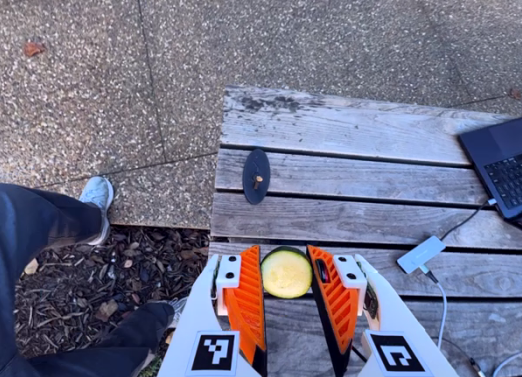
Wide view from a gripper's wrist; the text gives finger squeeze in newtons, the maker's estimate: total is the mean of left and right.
{"total": 7.5, "left": 6.9, "right": 8.0}